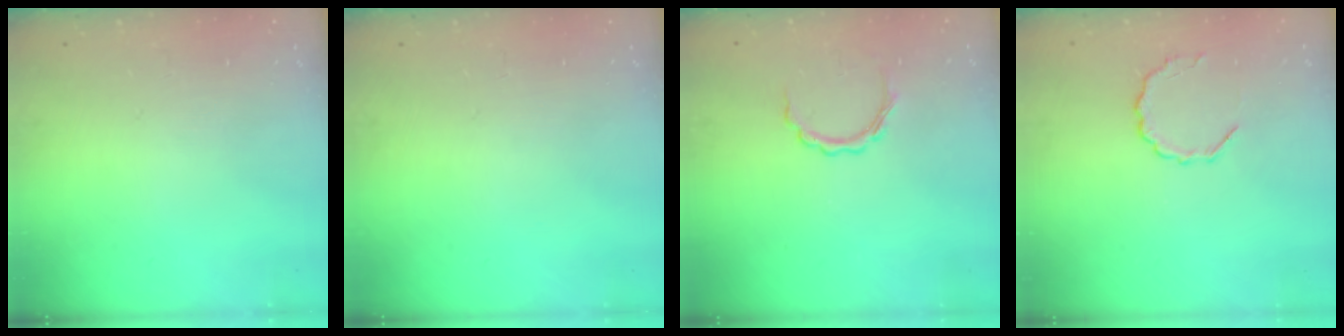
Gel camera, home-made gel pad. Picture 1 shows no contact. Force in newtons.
{"total": 0.0}
{"total": 4.1, "press": 4.0, "slide": 0.9}
{"total": 5.7, "press": 5.5, "slide": 1.3}